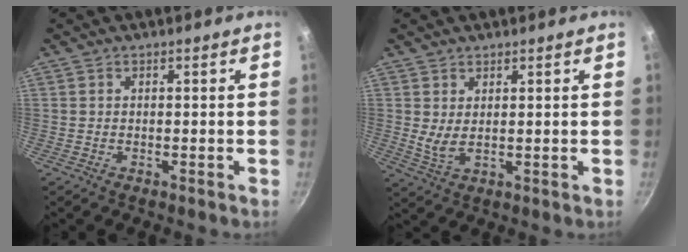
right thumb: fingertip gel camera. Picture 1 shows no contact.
{"total": 3.6, "force": [1.5, 1.6, 2.8], "torque": [-0.051, -0.018, 0.033]}